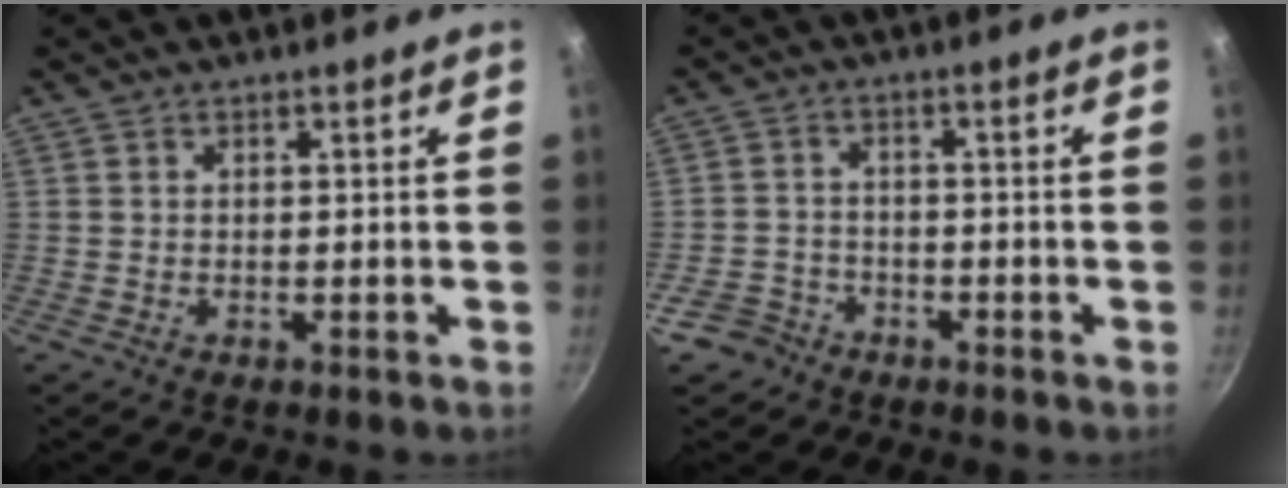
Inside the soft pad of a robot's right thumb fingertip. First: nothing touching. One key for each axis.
{"total": 5.2, "fx": -3.3, "fy": 3.7, "fz": 1.3, "tx": -0.015, "ty": 0.037, "tz": -0.060}